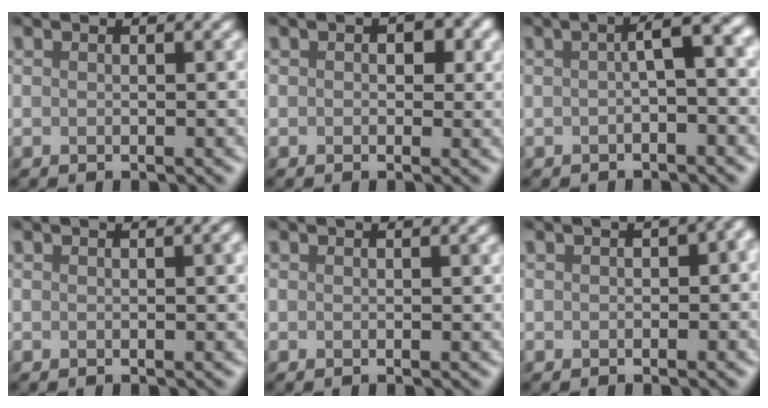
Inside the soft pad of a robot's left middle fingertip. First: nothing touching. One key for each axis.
{"total": 2.0, "fx": 0.3, "fy": 1.6, "fz": 1.2, "tx": 0.006, "ty": 0.008, "tz": -0.005}
{"total": 3.3, "fx": -0.2, "fy": 0.6, "fz": 3.2, "tx": -0.048, "ty": 0.017, "tz": -0.011}
{"total": 1.2, "fx": -0.2, "fy": 0.5, "fz": 1.0, "tx": -0.004, "ty": 0.007, "tz": -0.007}
{"total": 0.0}
{"total": 4.8, "fx": -0.5, "fy": 3.1, "fz": 3.6, "tx": -0.003, "ty": 0.018, "tz": -0.023}